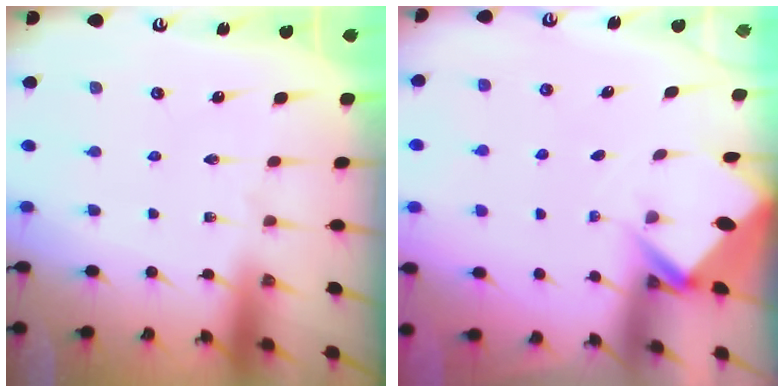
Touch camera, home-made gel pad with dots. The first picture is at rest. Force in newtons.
{"total": 3.0, "press": 2.9, "slide": 0.4}